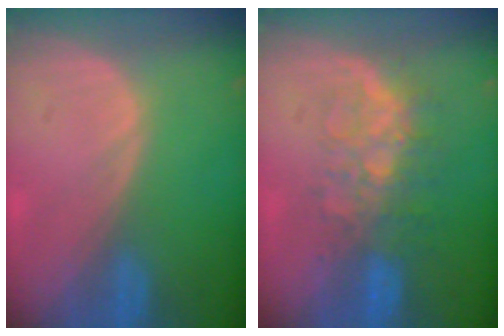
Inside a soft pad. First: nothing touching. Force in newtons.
{"total": 8.1, "press": 7.1, "slide": 3.8}